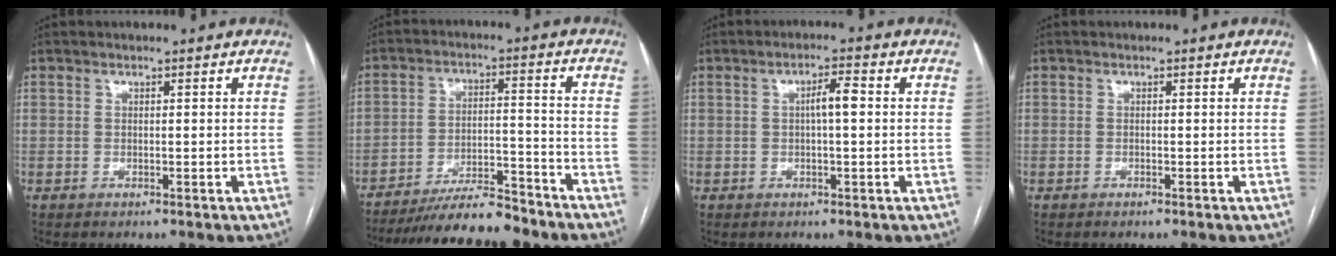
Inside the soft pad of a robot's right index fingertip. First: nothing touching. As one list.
[{"total": 12.1, "force": [-10.8, 1.7, 5.1], "torque": [-0.075, 0.004, -0.178]}, {"total": 3.3, "force": [0.2, 0.5, 3.3], "torque": [-0.056, 0.007, 0.003]}, {"total": 0.0}]